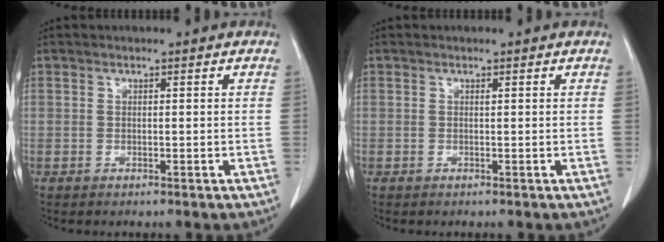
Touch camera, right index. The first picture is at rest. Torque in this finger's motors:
{"motor_torque": [-0.03, 0.03, -0.01, 0.00]}